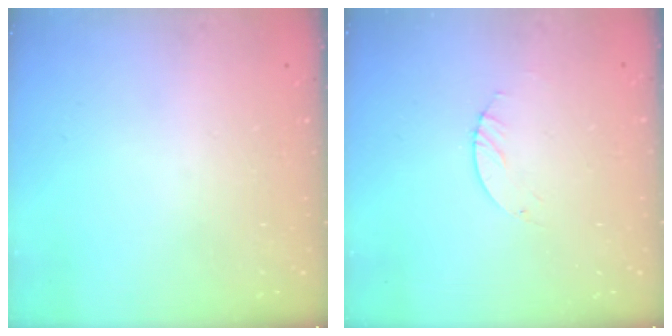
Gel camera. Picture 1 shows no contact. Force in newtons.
{"total": 0.9, "press": 0.8, "slide": 0.2}